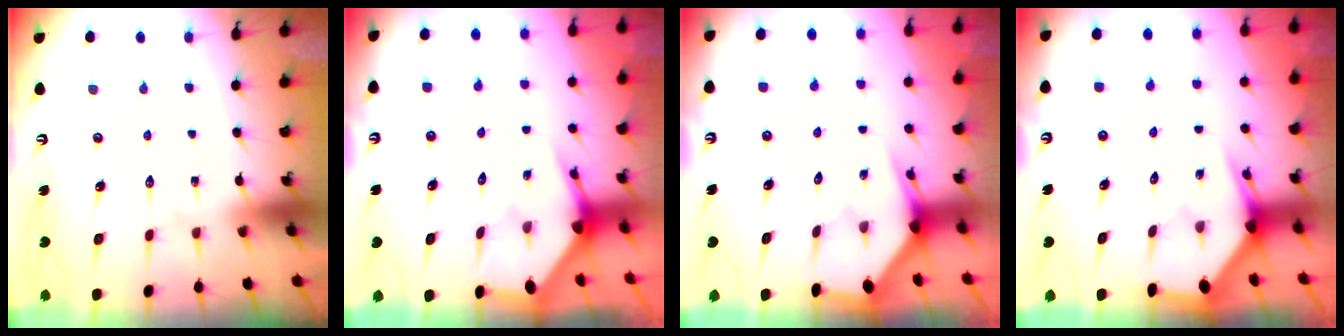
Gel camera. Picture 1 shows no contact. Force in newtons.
{"total": 2.9, "press": 2.9, "slide": 0.1}
{"total": 3.2, "press": 3.2, "slide": 0.1}
{"total": 3.0, "press": 3.0, "slide": 0.0}